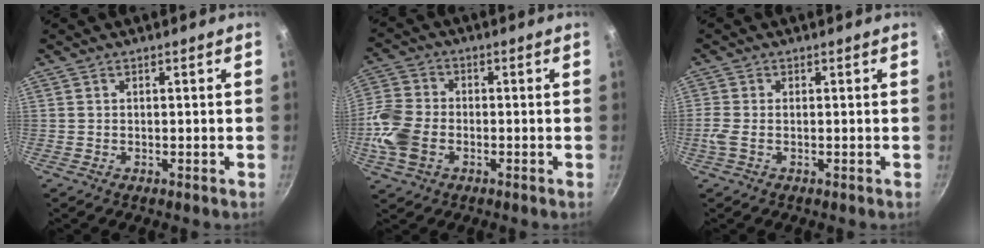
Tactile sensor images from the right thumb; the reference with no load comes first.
{"total": 11.8, "force": [-3.2, 8.4, 7.7], "torque": [-0.162, 0.016, -0.075]}
{"total": 2.8, "force": [-0.4, 1.4, 2.3], "torque": [-0.059, 0.002, -0.012]}